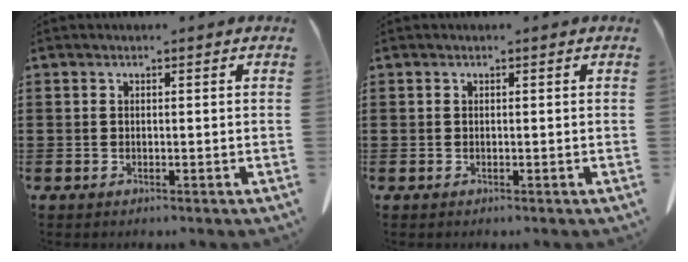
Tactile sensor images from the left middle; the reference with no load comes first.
{"total": 0.0}